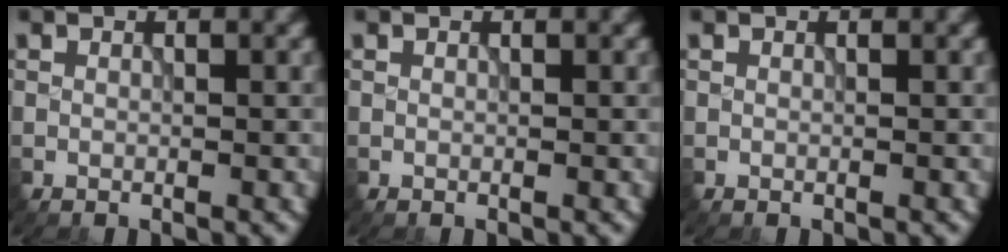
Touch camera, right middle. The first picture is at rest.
{"total": 0.0}
{"total": 0.0}